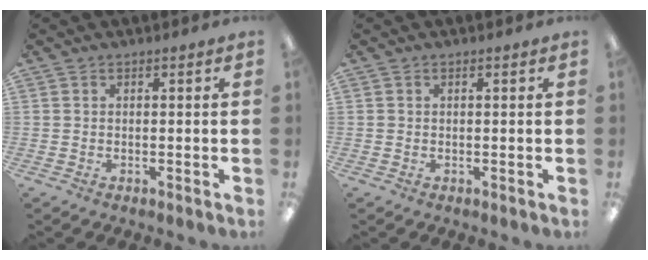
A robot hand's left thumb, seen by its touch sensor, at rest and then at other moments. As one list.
[{"total": 0.7, "force": [0.0, 0.5, 0.6], "torque": [-0.011, 0.005, -0.001]}]